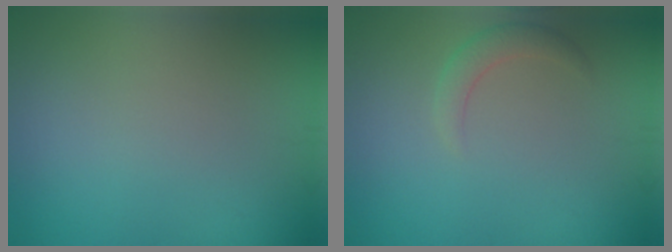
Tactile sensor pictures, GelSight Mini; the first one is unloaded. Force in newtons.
{"total": 1.7, "press": 1.7, "slide": 0.3}